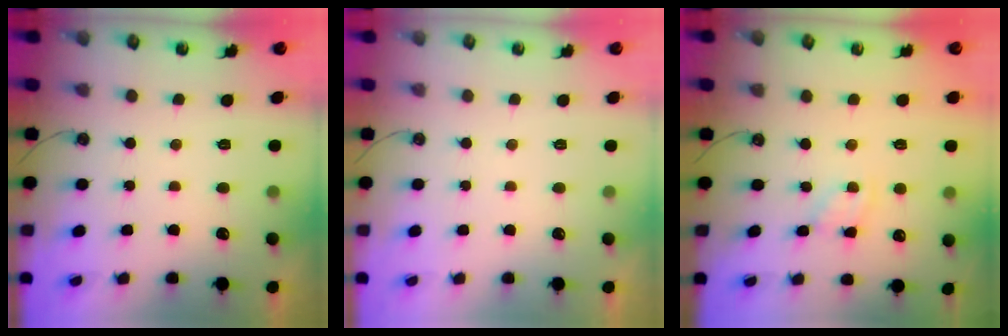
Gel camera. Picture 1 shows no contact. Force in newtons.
{"total": 0.0}
{"total": 2.7, "press": 2.7, "slide": 0.4}